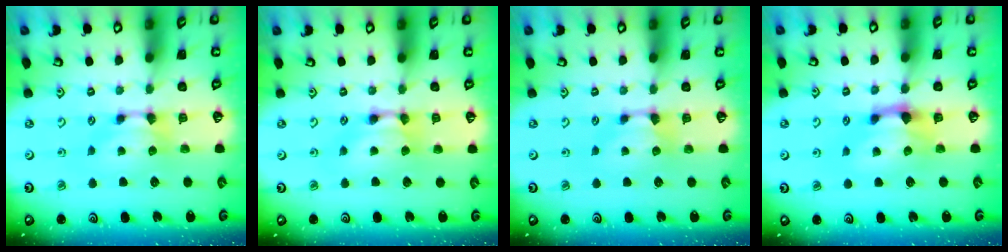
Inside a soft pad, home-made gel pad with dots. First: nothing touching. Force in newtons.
{"total": 2.0, "press": 2.0, "slide": 0.1}
{"total": 0.0}
{"total": 2.5, "press": 2.0, "slide": 1.5}